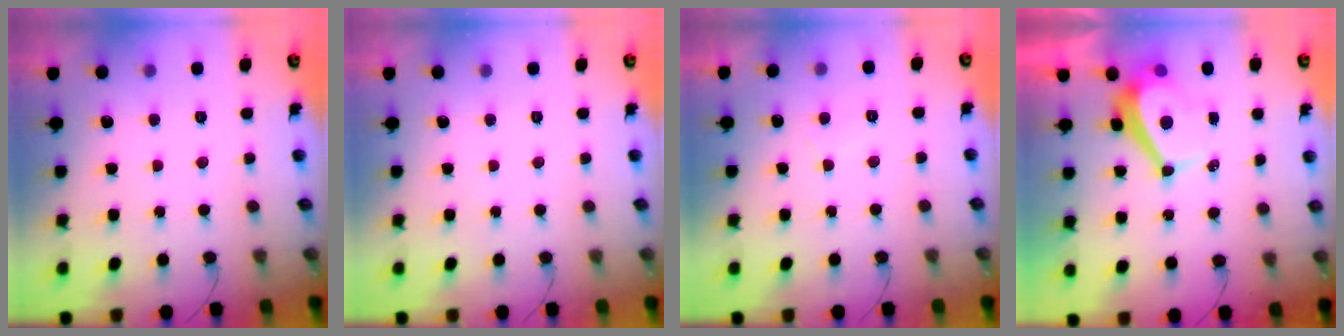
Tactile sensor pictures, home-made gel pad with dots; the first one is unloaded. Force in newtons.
{"total": 0.0}
{"total": 3.0, "press": 3.0, "slide": 0.5}
{"total": 4.3, "press": 4.3, "slide": 0.1}